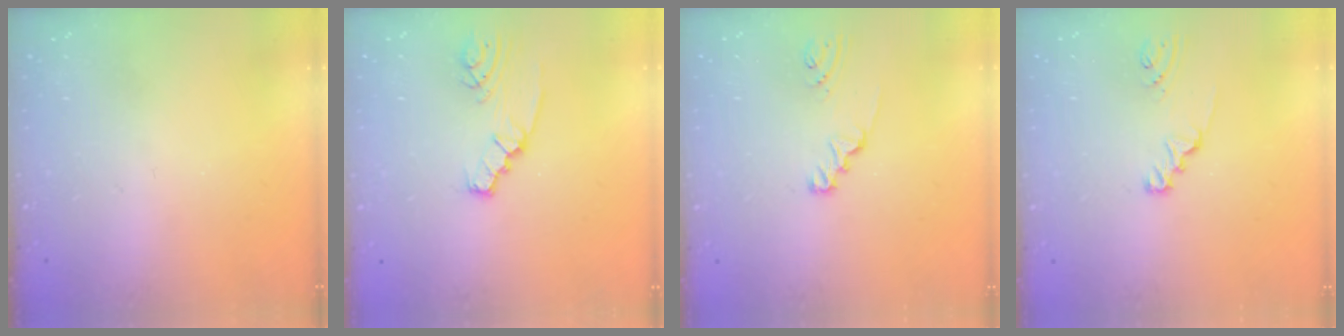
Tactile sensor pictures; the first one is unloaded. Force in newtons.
{"total": 2.7, "press": 2.7, "slide": 0.4}
{"total": 2.2, "press": 2.2, "slide": 0.2}
{"total": 2.2, "press": 2.2, "slide": 0.2}